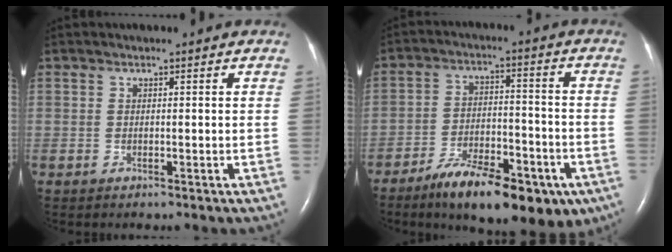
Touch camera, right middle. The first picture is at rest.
{"total": 15.4, "force": [-9.7, 5.5, 10.6], "torque": [-0.141, 0.004, -0.147]}